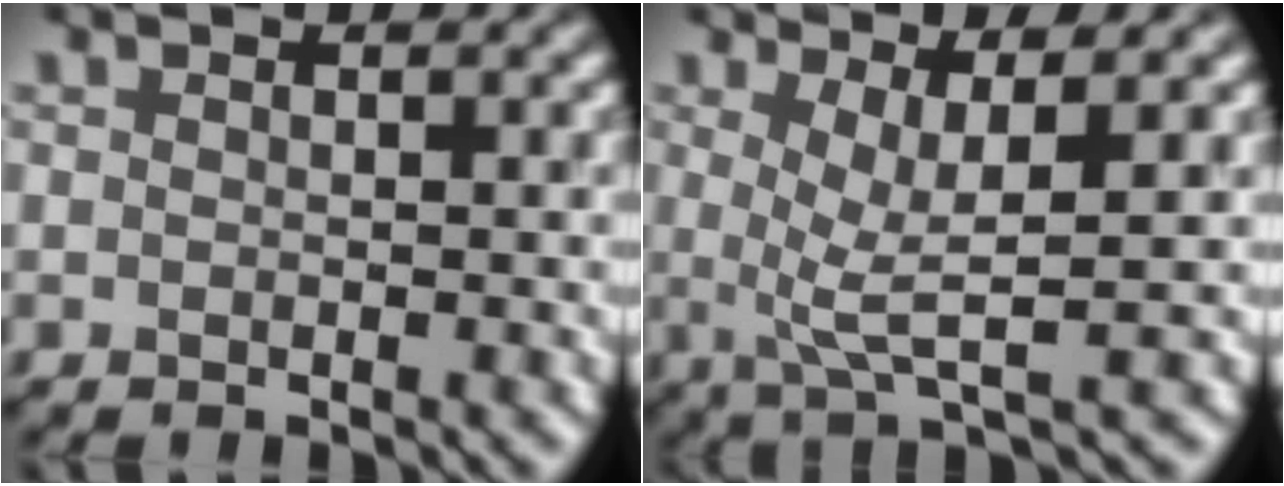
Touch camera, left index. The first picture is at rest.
{"total": 3.8, "force": [0.6, 0.7, 3.7], "torque": [-0.068, 0.002, 0.014]}